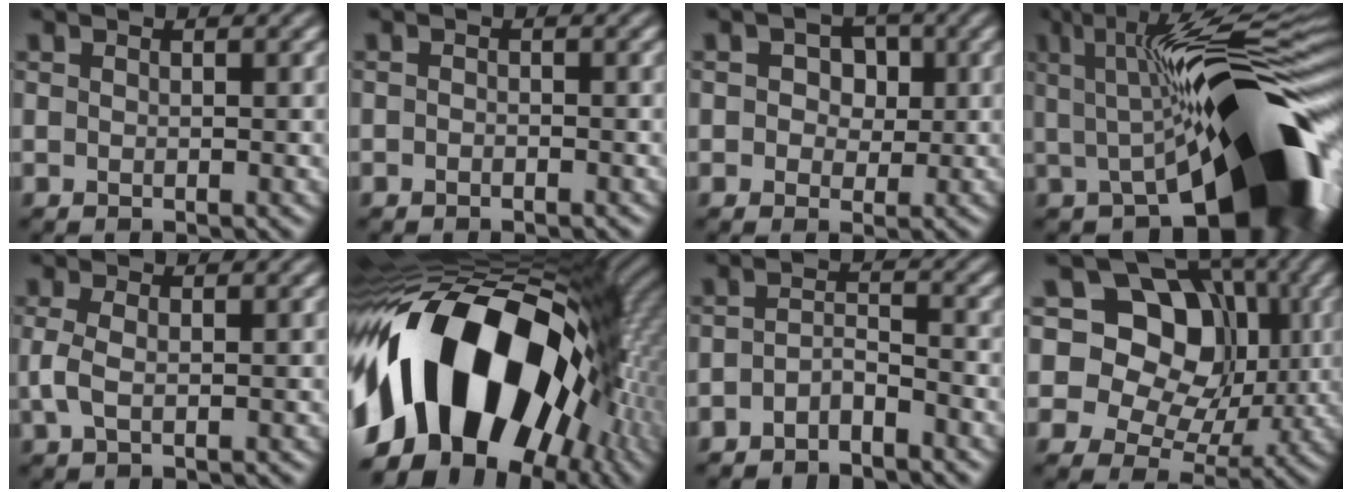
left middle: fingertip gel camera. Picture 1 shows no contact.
{"total": 0.7, "force": [-0.5, 0.4, 0.1], "torque": [-0.003, 0.002, -0.010]}
{"total": 3.0, "force": [0.8, 2.6, 1.3], "torque": [0.001, 0.015, -0.007]}
{"total": 16.8, "force": [-1.2, 6.3, 15.6], "torque": [-0.194, 0.013, -0.015]}
{"total": 2.1, "force": [-0.2, 1.1, 1.8], "torque": [-0.048, -0.004, -0.004]}
{"total": 19.1, "force": [-3.6, 11.8, 14.6], "torque": [-0.266, 0.005, -0.074]}
{"total": 2.3, "force": [-1.8, 0.9, 1.1], "torque": [-0.024, 0.008, -0.041]}
{"total": 12.3, "force": [3.3, 9.9, 6.6], "torque": [-0.100, 0.043, 0.021]}